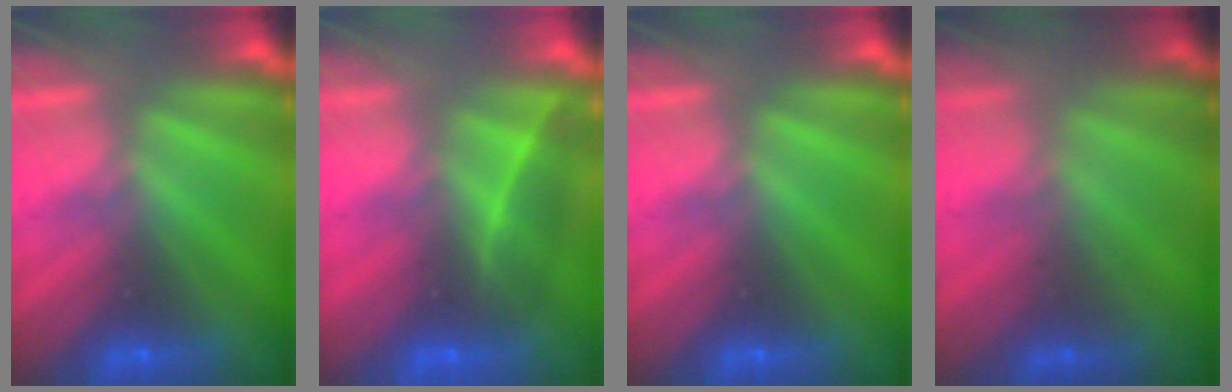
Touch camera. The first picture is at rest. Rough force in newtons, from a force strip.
{"total": 1.9}
{"total": 0.0}
{"total": 1.8}